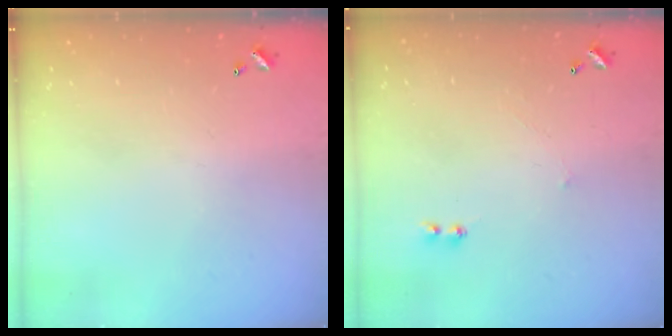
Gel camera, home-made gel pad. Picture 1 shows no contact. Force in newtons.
{"total": 2.9, "press": 2.9, "slide": 0.4}